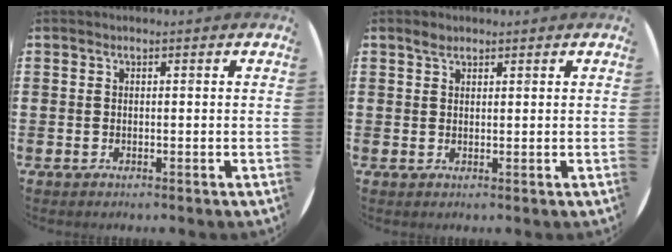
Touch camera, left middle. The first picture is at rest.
{"total": 1.4, "force": [1.1, 0.6, 0.5], "torque": [-0.004, 0.000, 0.020]}